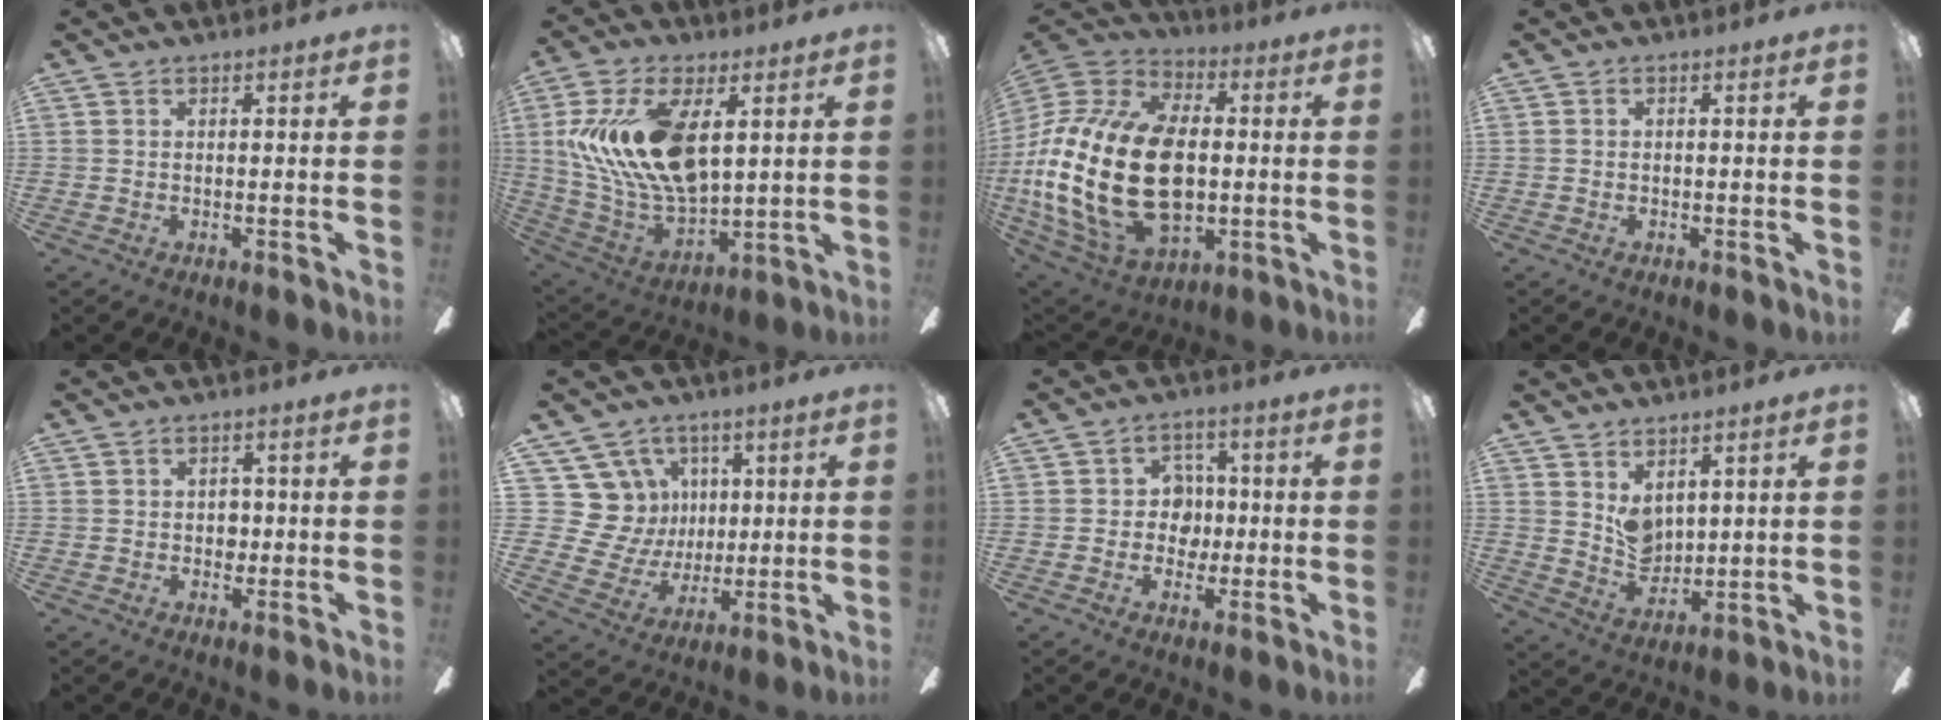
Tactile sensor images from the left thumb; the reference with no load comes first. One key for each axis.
{"total": 19.0, "fx": 5.5, "fy": 10.0, "fz": 15.2, "tx": -0.327, "ty": -0.013, "tz": 0.093}
{"total": 29.4, "fx": -2.0, "fy": 18.5, "fz": 22.8, "tx": -0.488, "ty": 0.013, "tz": -0.026}
{"total": 0.5, "fx": -0.2, "fy": 0.2, "fz": 0.4, "tx": -0.008, "ty": 0.001, "tz": -0.005}
{"total": 2.9, "fx": 0.0, "fy": 2.3, "fz": 1.7, "tx": -0.026, "ty": 0.004, "tz": -0.003}
{"total": 14.2, "fx": 4.5, "fy": 13.1, "fz": 2.7, "tx": -0.080, "ty": -0.028, "tz": 0.104}
{"total": 6.3, "fx": -0.5, "fy": 5.8, "fz": 2.3, "tx": -0.030, "ty": 0.014, "tz": -0.010}
{"total": 6.6, "fx": 4.0, "fy": 4.5, "fz": 2.7, "tx": -0.044, "ty": -0.022, "tz": 0.078}